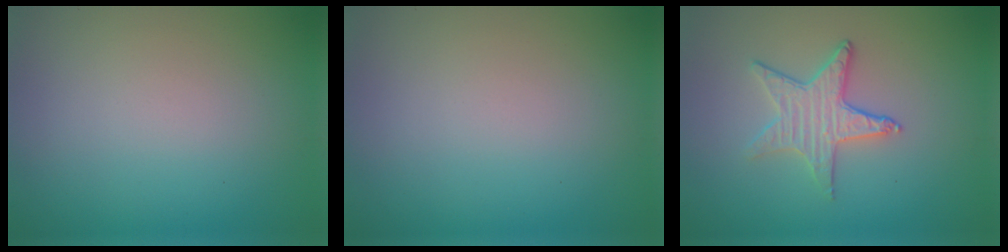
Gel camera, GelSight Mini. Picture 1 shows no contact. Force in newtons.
{"total": 0.0}
{"total": 3.2, "press": 3.0, "slide": 1.2}